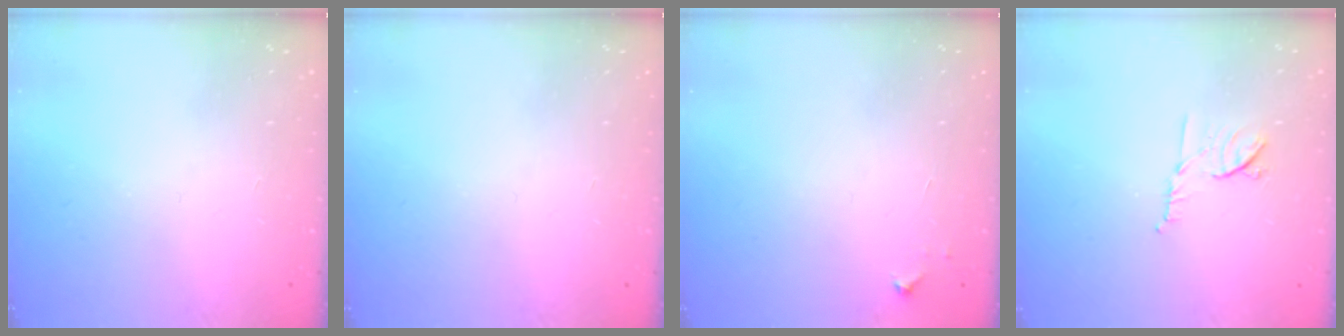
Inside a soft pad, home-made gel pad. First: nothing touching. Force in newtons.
{"total": 0.0}
{"total": 3.3, "press": 3.2, "slide": 0.4}
{"total": 8.0, "press": 7.9, "slide": 1.0}